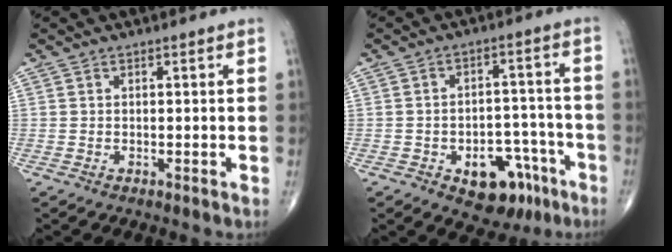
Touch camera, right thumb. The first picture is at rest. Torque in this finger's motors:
{"motor_torque": [1.09, 0.48, 0.44, -0.62, 0.01]}